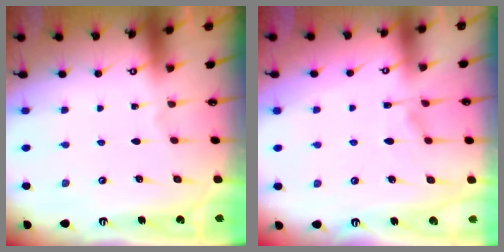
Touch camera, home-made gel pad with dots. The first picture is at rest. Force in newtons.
{"total": 1.4, "press": 0.2, "slide": 1.4}